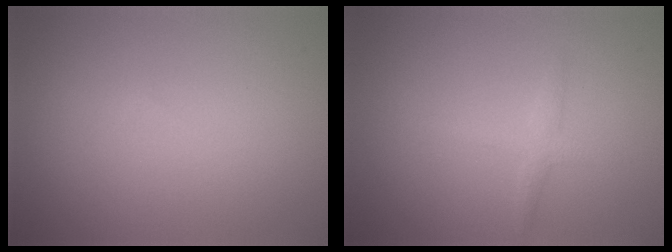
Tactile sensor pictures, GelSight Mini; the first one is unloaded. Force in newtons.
{"total": 1.5, "press": 1.5, "slide": 0.1}